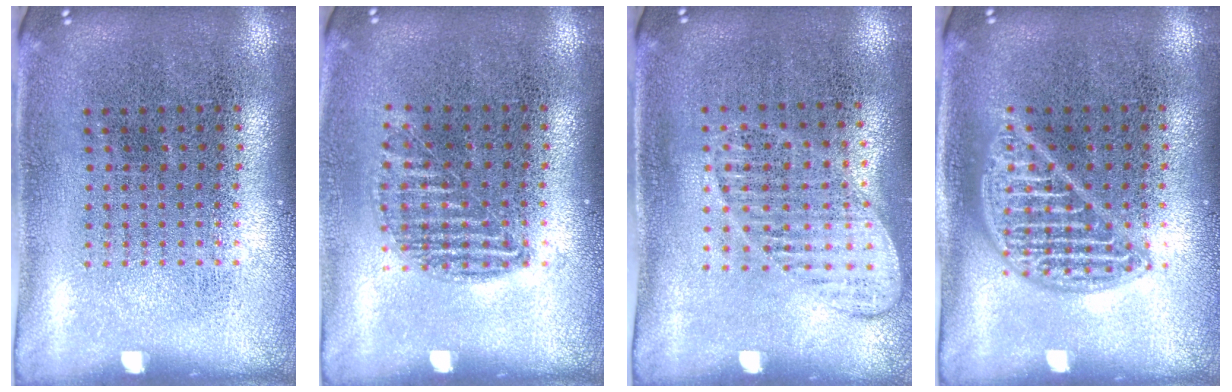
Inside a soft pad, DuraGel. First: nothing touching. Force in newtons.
{"total": 0.9, "press": 0.8, "slide": 0.3}
{"total": 1.1, "press": 1.1, "slide": 0.2}
{"total": 2.2, "press": 2.1, "slide": 0.3}